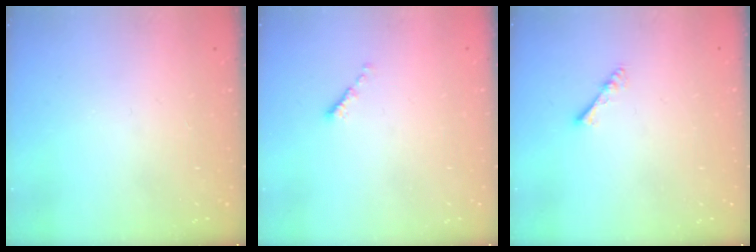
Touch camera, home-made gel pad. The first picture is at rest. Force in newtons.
{"total": 0.0}
{"total": 2.9, "press": 2.8, "slide": 0.5}